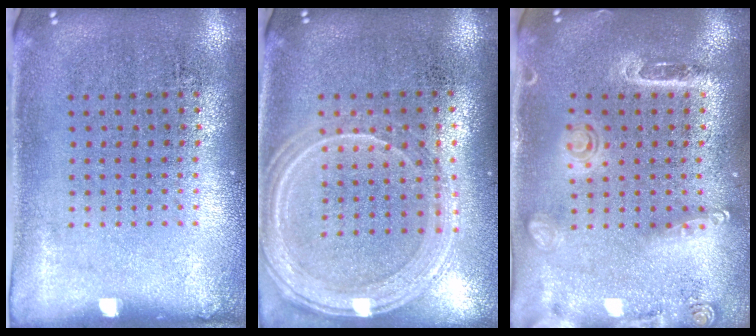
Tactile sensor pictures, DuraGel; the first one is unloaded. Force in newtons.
{"total": 1.3, "press": 1.3, "slide": 0.1}
{"total": 1.6, "press": 1.5, "slide": 0.6}